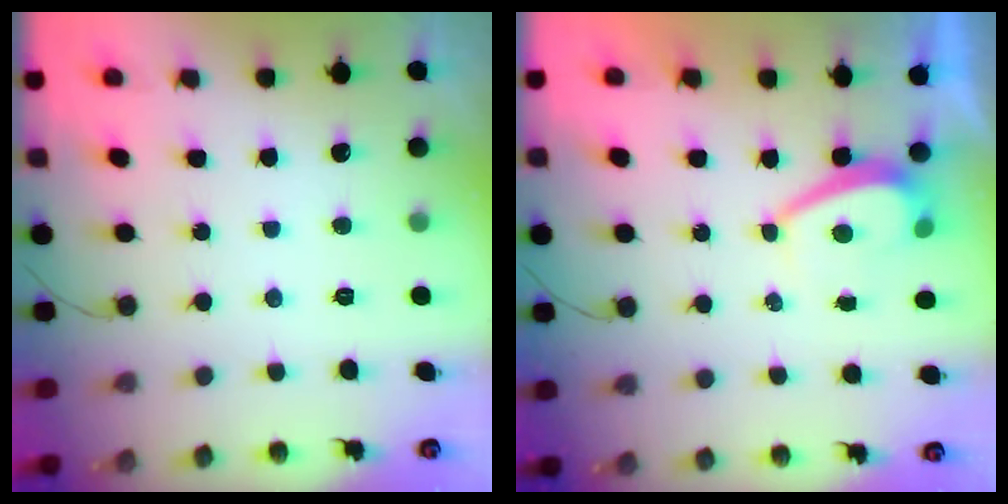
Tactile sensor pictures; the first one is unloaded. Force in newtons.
{"total": 1.7, "press": 1.6, "slide": 0.6}